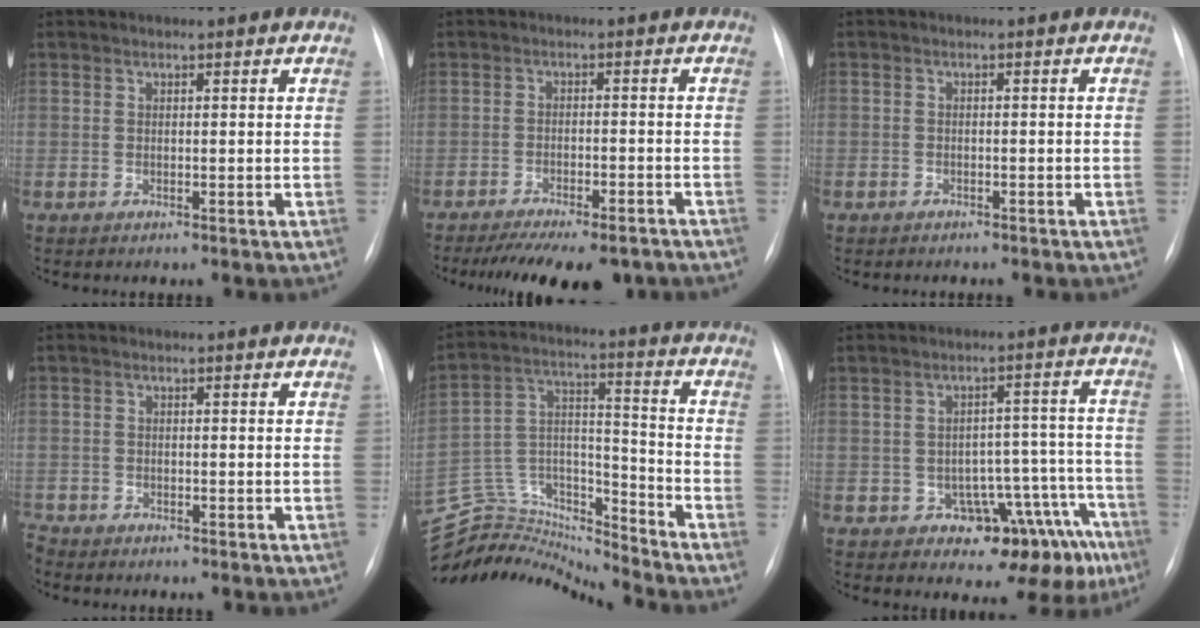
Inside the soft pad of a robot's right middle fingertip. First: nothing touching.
{"total": 13.9, "force": [-11.6, 3.9, 6.6], "torque": [-0.103, -0.008, -0.157]}
{"total": 2.3, "force": [-1.9, 1.1, 0.6], "torque": [-0.013, 0.002, -0.022]}
{"total": 4.2, "force": [-3.6, 1.9, 1.1], "torque": [-0.016, -0.001, -0.055]}
{"total": 17.0, "force": [-16.9, 1.6, 0.7], "torque": [-0.015, 0.070, -0.293]}
{"total": 11.8, "force": [-7.4, 6.7, 6.2], "torque": [-0.038, 0.061, -0.095]}